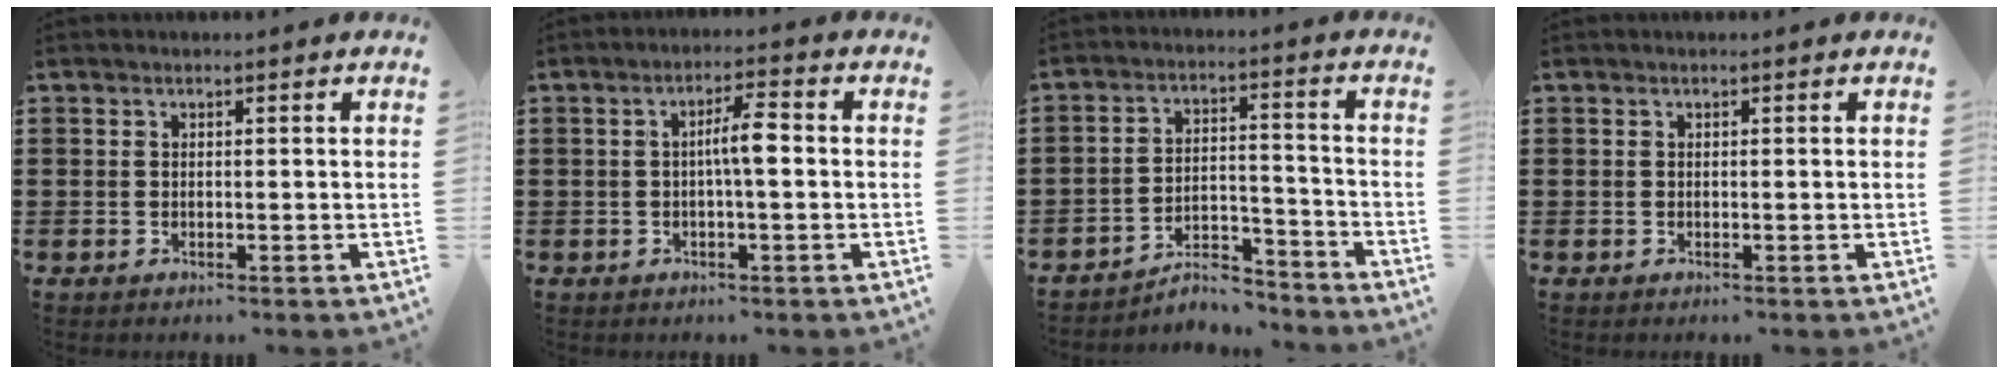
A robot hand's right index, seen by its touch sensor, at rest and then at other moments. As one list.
[{"total": 4.4, "force": [-0.2, 0.8, 4.4], "torque": [-0.080, 0.009, -0.007]}, {"total": 5.7, "force": [-5.2, 1.1, 1.9], "torque": [-0.038, 0.005, -0.103]}, {"total": 0.0}]